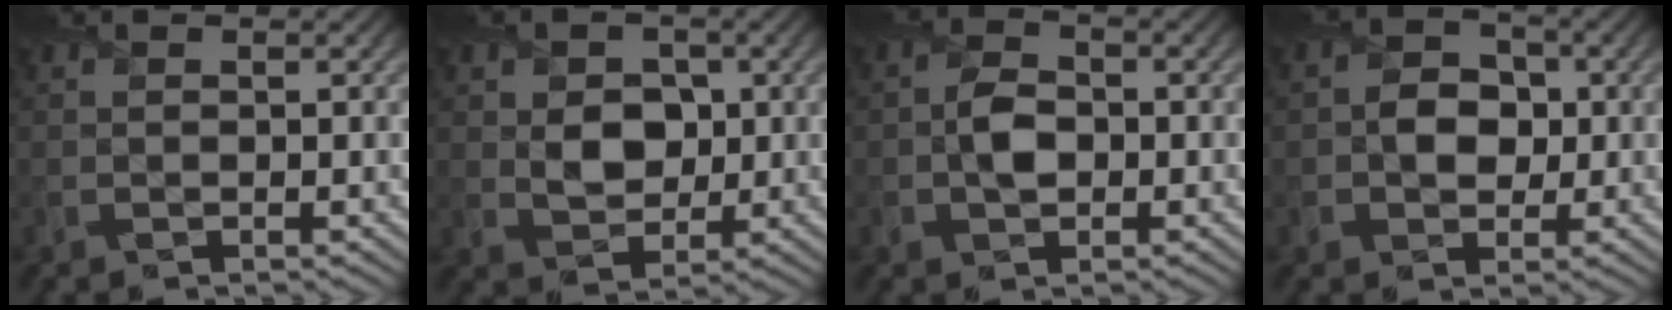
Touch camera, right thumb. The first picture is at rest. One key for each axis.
{"total": 4.8, "fx": 0.5, "fy": 3.8, "fz": 2.8, "tx": -0.064, "ty": -0.009, "tz": 0.004}
{"total": 3.4, "fx": -0.6, "fy": 2.3, "fz": 2.3, "tx": -0.048, "ty": 0.000, "tz": -0.015}
{"total": 3.7, "fx": -0.5, "fy": 3.1, "fz": 2.0, "tx": -0.031, "ty": -0.003, "tz": -0.021}